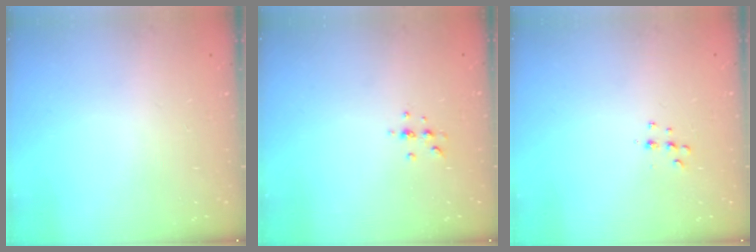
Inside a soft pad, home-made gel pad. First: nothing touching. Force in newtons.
{"total": 4.1, "press": 3.7, "slide": 1.7}
{"total": 5.1, "press": 5.0, "slide": 0.8}